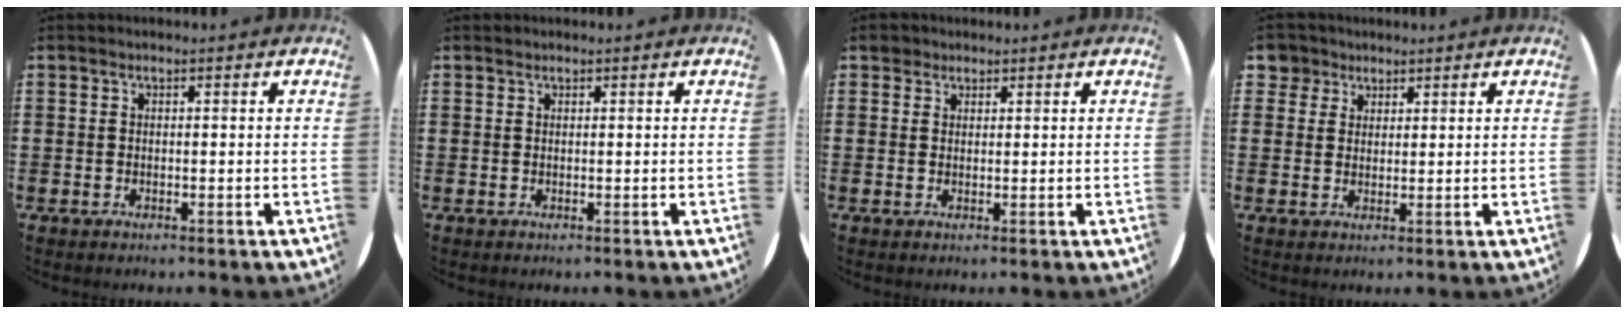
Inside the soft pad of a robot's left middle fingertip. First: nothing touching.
{"total": 0.0}
{"total": 1.8, "force": [1.5, 1.0, 0.2], "torque": [0.001, 0.002, 0.027]}
{"total": 3.4, "force": [2.5, 2.4, 0.2], "torque": [-0.002, 0.002, 0.045]}